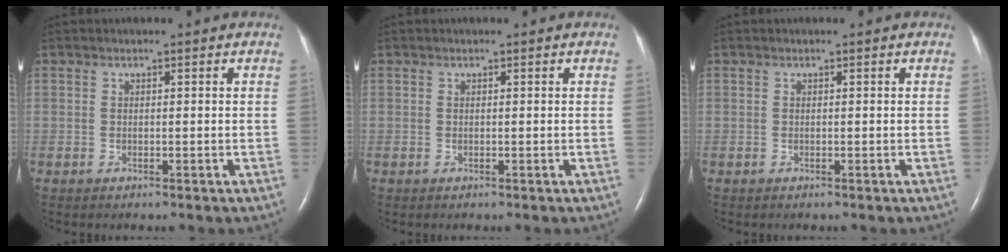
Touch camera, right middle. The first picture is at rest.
{"total": 0.0}
{"total": 0.0}